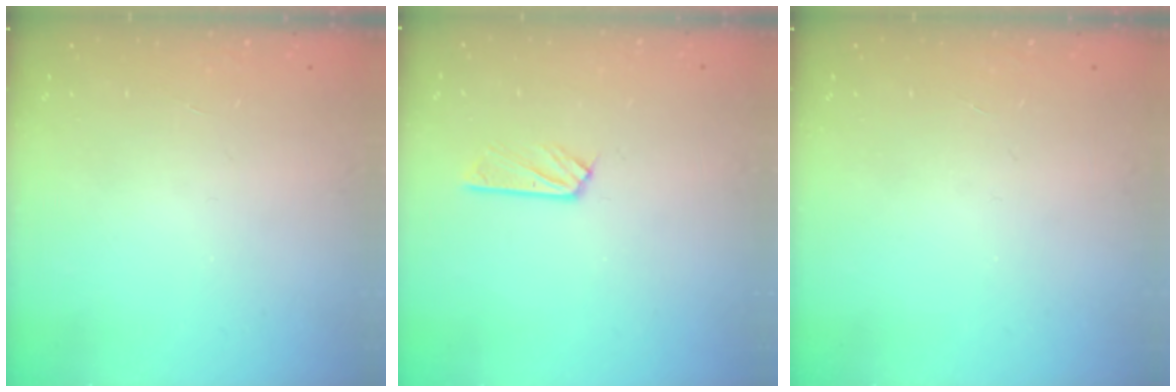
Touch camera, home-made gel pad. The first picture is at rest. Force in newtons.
{"total": 4.3, "press": 4.3, "slide": 0.4}
{"total": 0.0}